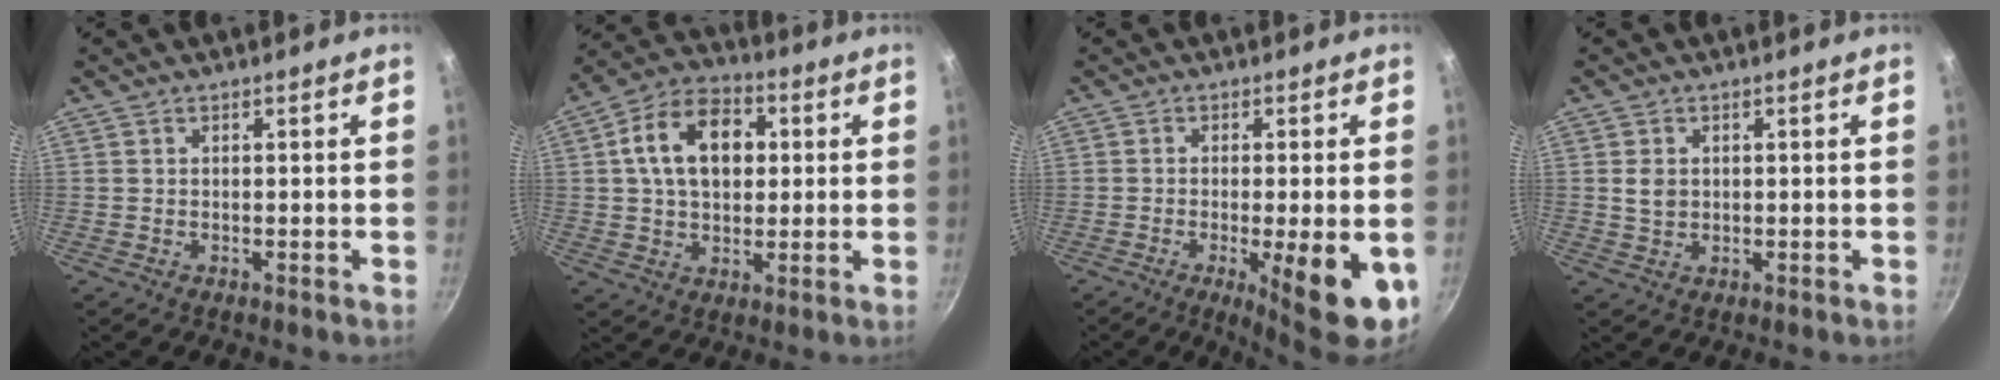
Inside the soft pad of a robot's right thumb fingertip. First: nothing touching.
{"total": 14.5, "force": [2.8, 10.0, 10.2], "torque": [-0.139, 0.019, 0.033]}
{"total": 11.8, "force": [-3.8, 2.4, 10.9], "torque": [-0.143, -0.003, -0.046]}
{"total": 3.0, "force": [0.5, 2.4, 1.8], "torque": [-0.025, 0.001, 0.012]}